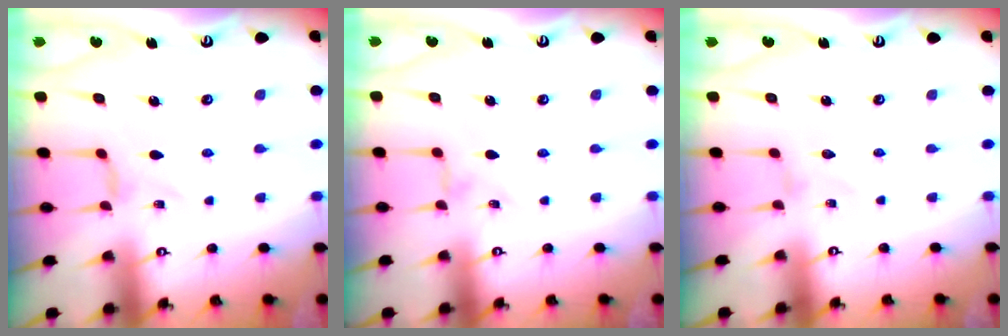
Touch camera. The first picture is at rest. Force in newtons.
{"total": 0.0}
{"total": 0.0}